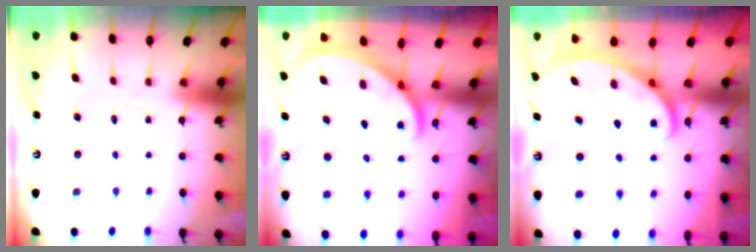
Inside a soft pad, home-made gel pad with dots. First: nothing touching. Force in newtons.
{"total": 1.8, "press": 1.8, "slide": 0.1}
{"total": 2.5, "press": 2.5, "slide": 0.4}